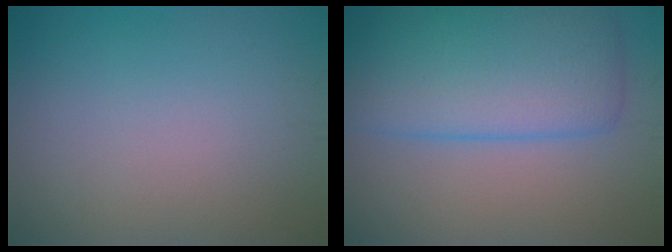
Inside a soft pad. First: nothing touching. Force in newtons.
{"total": 8.3, "press": 8.3, "slide": 0.0}